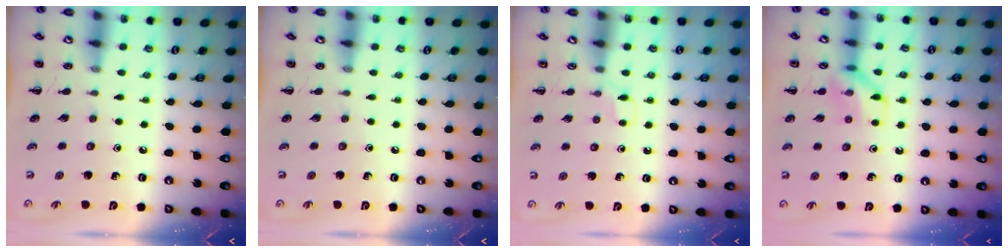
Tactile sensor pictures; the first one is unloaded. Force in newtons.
{"total": 0.0}
{"total": 3.1, "press": 2.9, "slide": 1.2}
{"total": 10.4, "press": 10.3, "slide": 0.8}